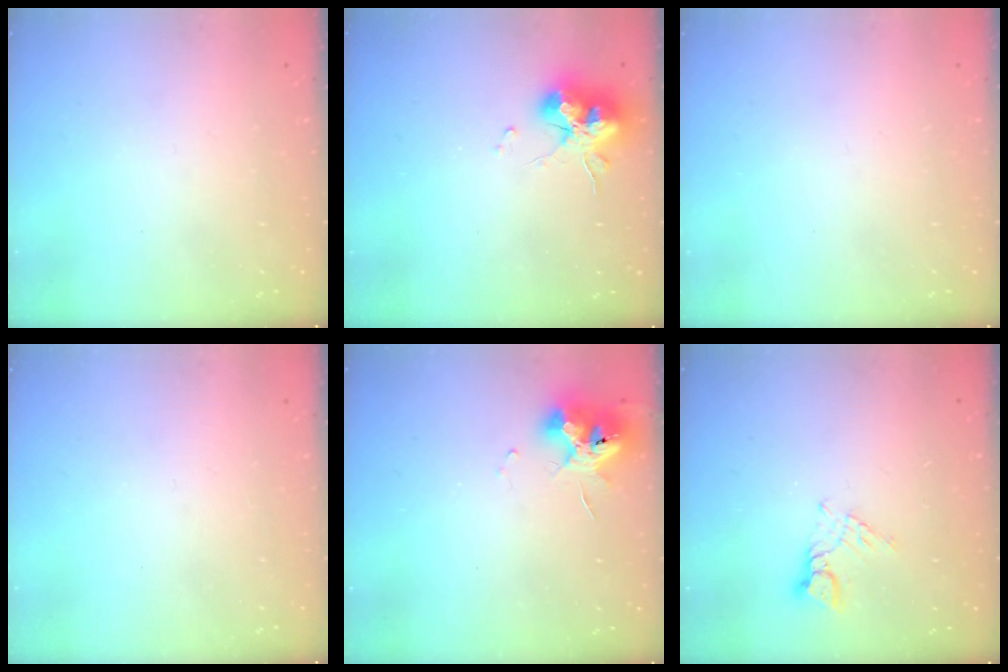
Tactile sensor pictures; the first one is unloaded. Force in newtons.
{"total": 14.7, "press": 14.7, "slide": 0.6}
{"total": 0.0}
{"total": 0.0}
{"total": 11.3, "press": 11.3, "slide": 1.0}
{"total": 4.1, "press": 4.0, "slide": 0.5}